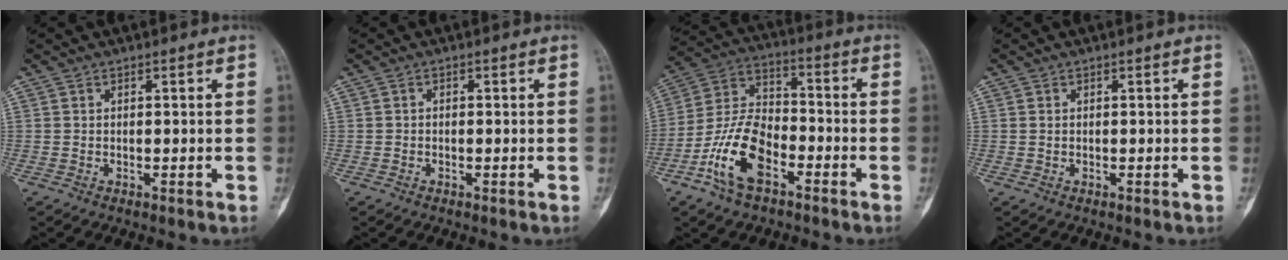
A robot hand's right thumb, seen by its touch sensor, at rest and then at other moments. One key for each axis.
{"total": 0.0}
{"total": 13.5, "fx": -6.4, "fy": 7.1, "fz": 9.6, "tx": -0.186, "ty": 0.040, "tz": -0.127}
{"total": 0.0}